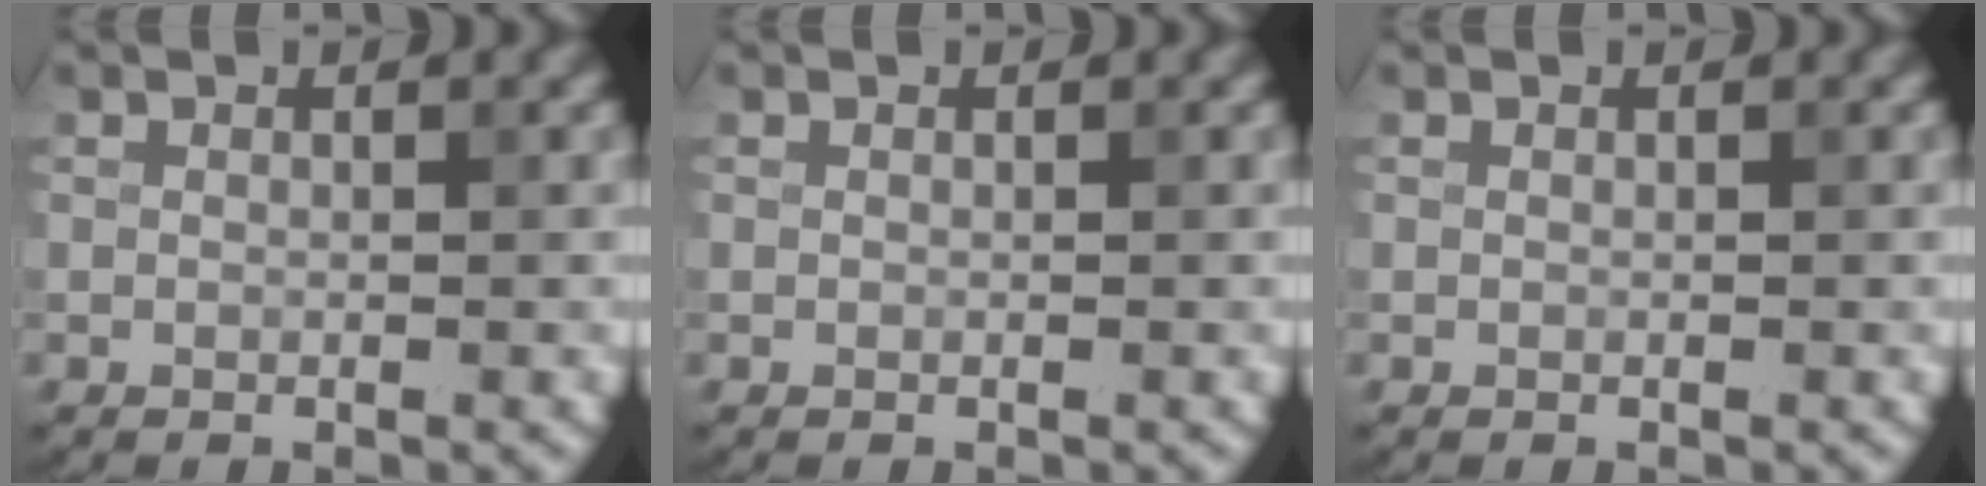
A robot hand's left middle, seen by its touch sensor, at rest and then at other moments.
{"total": 0.0}
{"total": 0.0}